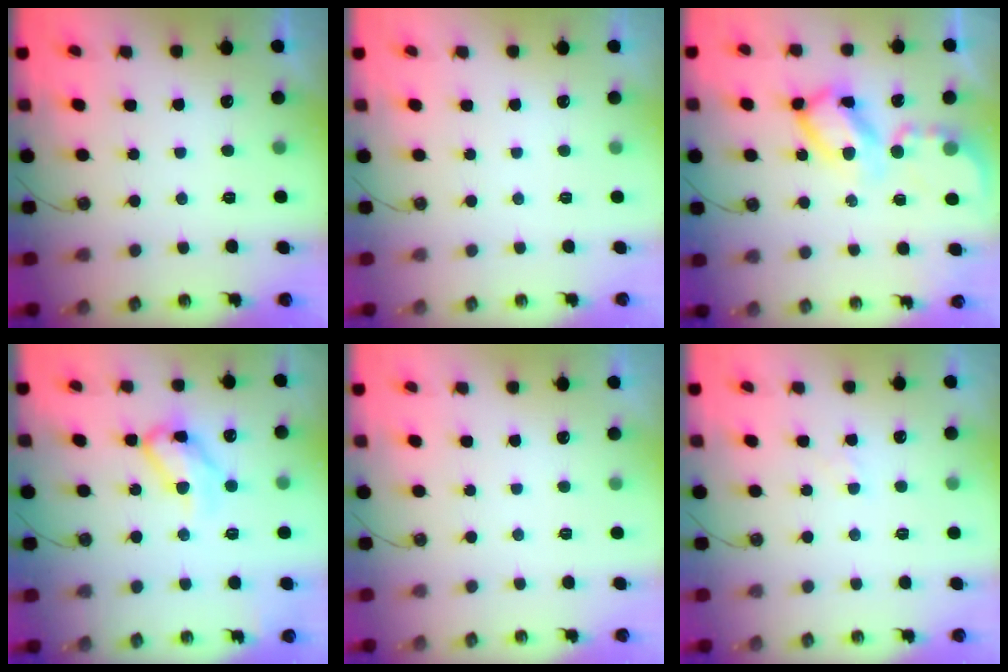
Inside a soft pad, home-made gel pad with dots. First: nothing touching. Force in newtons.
{"total": 0.0}
{"total": 13.7, "press": 13.6, "slide": 1.5}
{"total": 12.1, "press": 12.0, "slide": 1.6}
{"total": 0.0}
{"total": 1.9, "press": 1.9, "slide": 0.4}